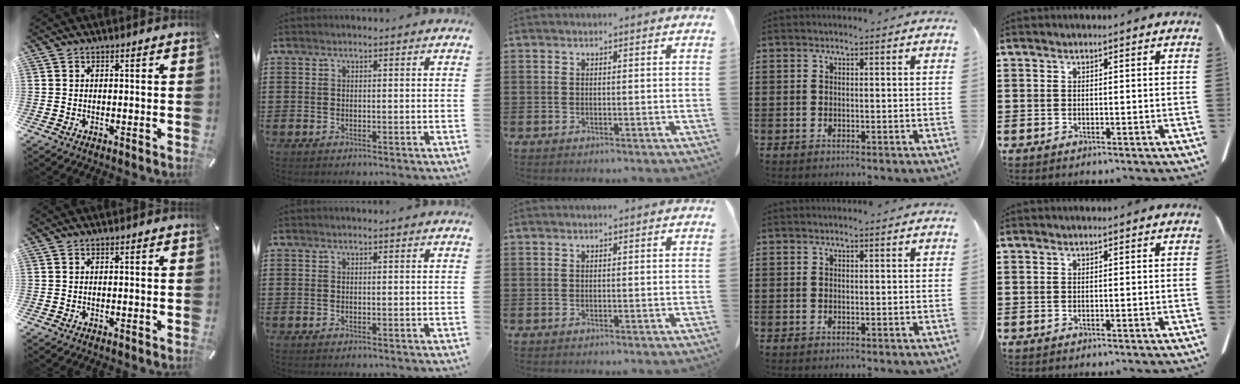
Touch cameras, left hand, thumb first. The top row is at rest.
{}